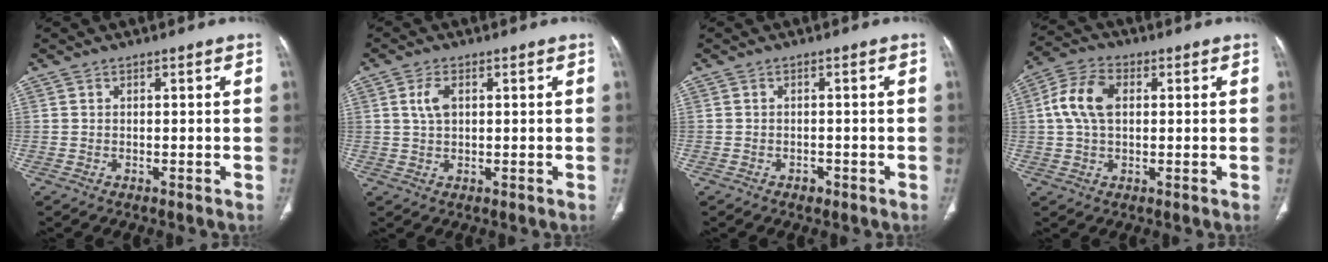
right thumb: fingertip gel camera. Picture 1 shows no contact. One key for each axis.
{"total": 3.6, "fx": 1.0, "fy": 2.1, "fz": 2.8, "tx": -0.060, "ty": 0.002, "tz": 0.020}
{"total": 1.3, "fx": -0.8, "fy": 0.9, "fz": 0.5, "tx": -0.006, "ty": 0.004, "tz": -0.011}
{"total": 8.7, "fx": 1.4, "fy": 5.5, "fz": 6.6, "tx": -0.139, "ty": 0.019, "tz": 0.023}